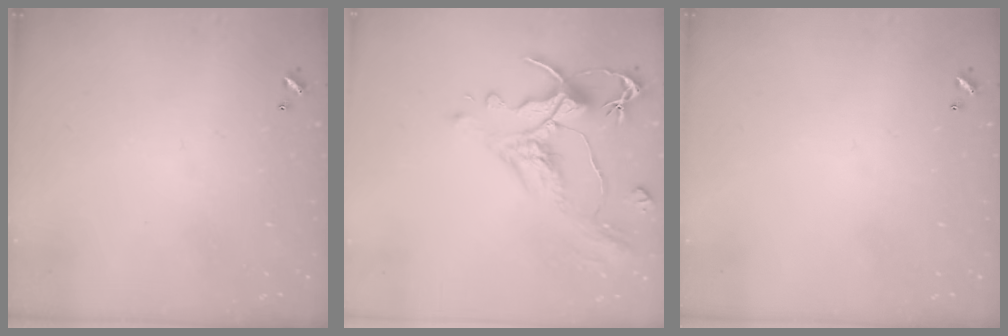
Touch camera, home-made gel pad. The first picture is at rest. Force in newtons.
{"total": 1.6, "press": 0.4, "slide": 1.5}
{"total": 0.0}